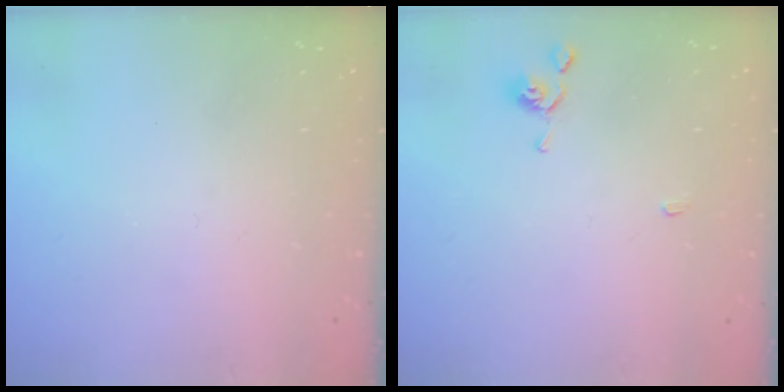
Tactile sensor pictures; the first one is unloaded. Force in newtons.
{"total": 0.9, "press": 0.8, "slide": 0.4}